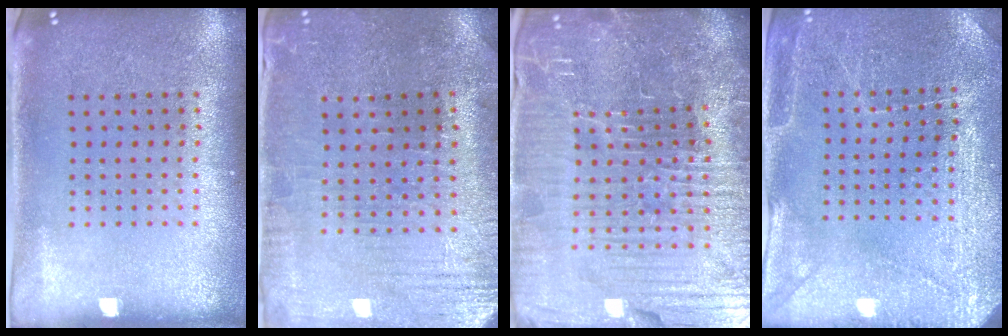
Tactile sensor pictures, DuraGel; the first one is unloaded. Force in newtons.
{"total": 0.8, "press": 0.7, "slide": 0.4}
{"total": 7.5, "press": 6.7, "slide": 3.4}
{"total": 2.9, "press": 2.9, "slide": 0.3}